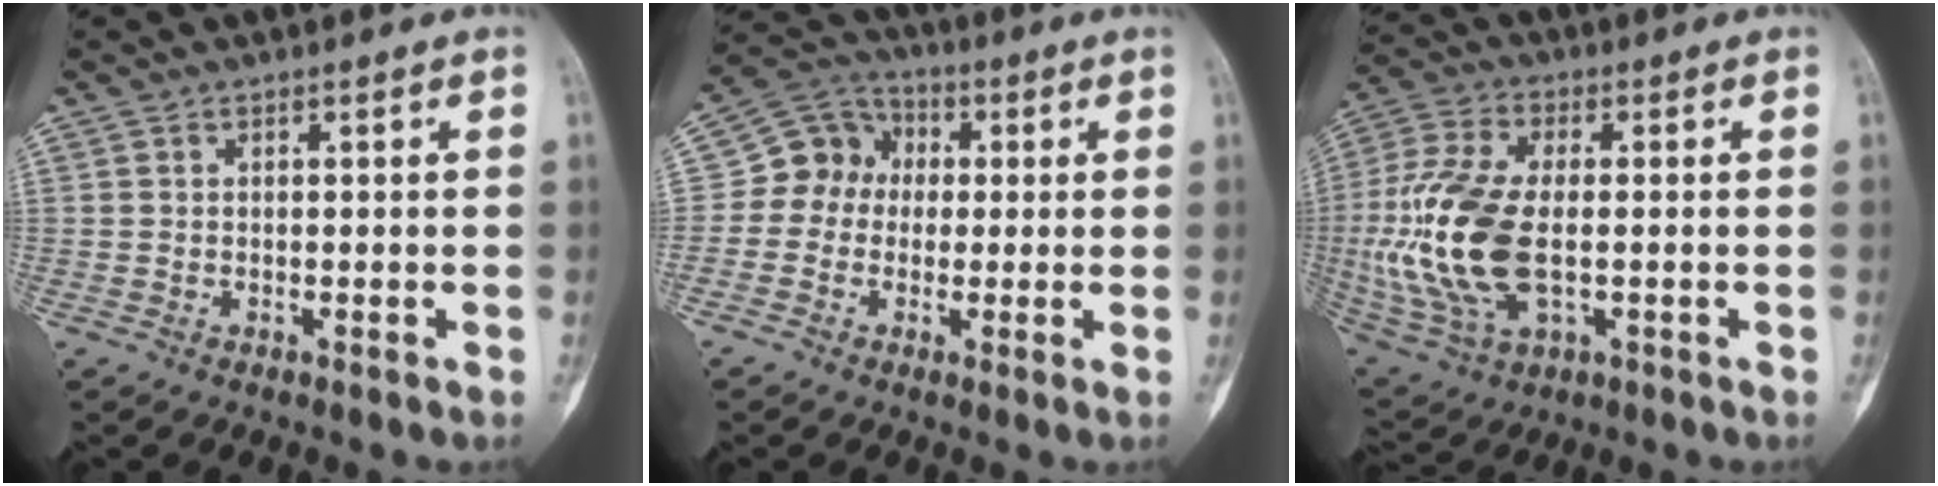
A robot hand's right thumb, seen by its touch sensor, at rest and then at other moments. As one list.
[{"total": 8.9, "force": [0.2, 7.8, 4.1], "torque": [-0.041, 0.024, -0.013]}, {"total": 19.4, "force": [-1.8, 10.3, 16.3], "torque": [-0.370, -0.001, -0.025]}]